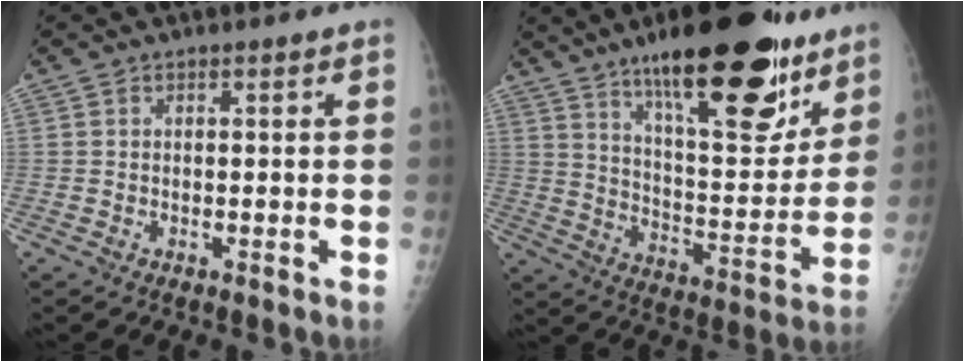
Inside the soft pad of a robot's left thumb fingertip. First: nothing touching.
{"total": 25.8, "force": [16.6, 8.3, 17.9], "torque": [-0.226, -0.070, 0.259]}